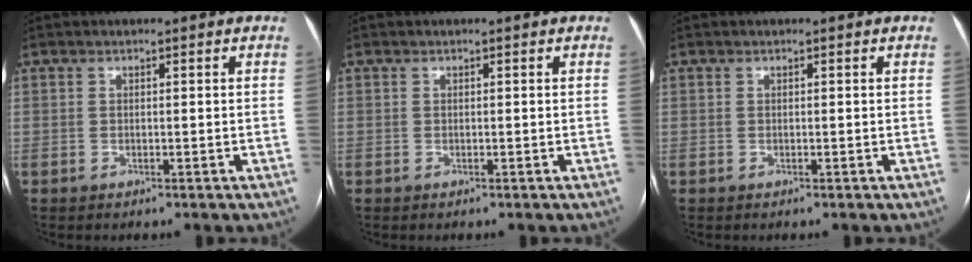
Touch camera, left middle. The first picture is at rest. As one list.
[{"total": 0.0}, {"total": 0.0}]